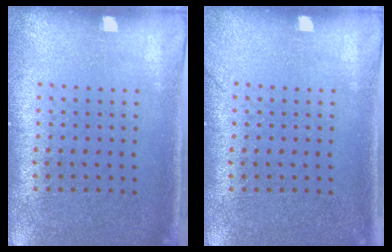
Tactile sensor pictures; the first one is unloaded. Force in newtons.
{"total": 0.8, "press": 0.8, "slide": 0.1}